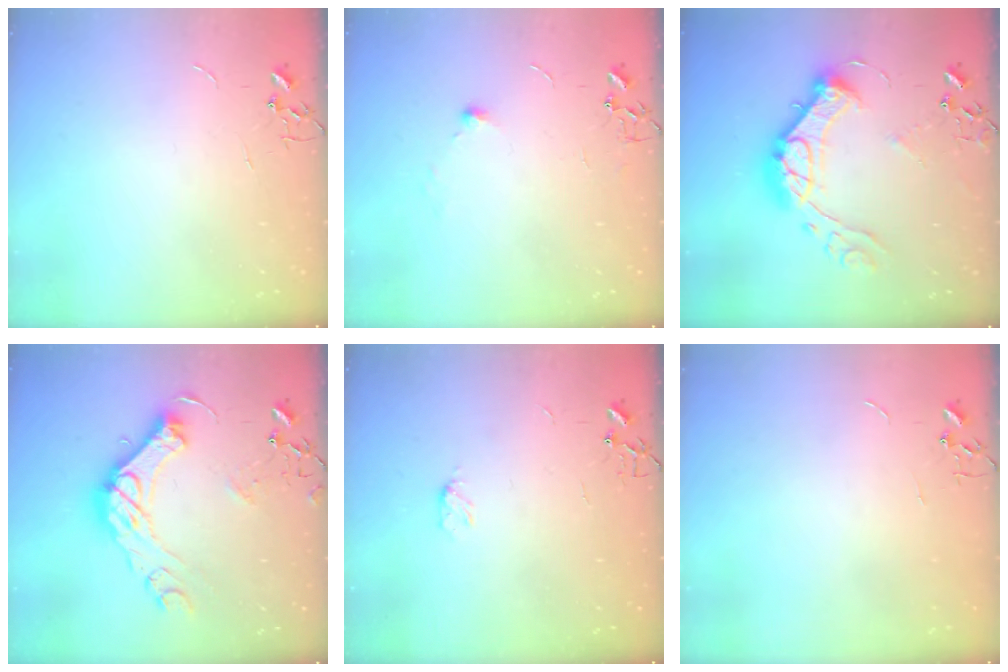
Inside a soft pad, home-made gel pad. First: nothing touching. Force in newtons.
{"total": 5.5, "press": 5.5, "slide": 0.8}
{"total": 20.0, "press": 19.9, "slide": 1.5}
{"total": 18.8, "press": 18.7, "slide": 1.8}
{"total": 3.4, "press": 3.4, "slide": 0.5}
{"total": 0.0}